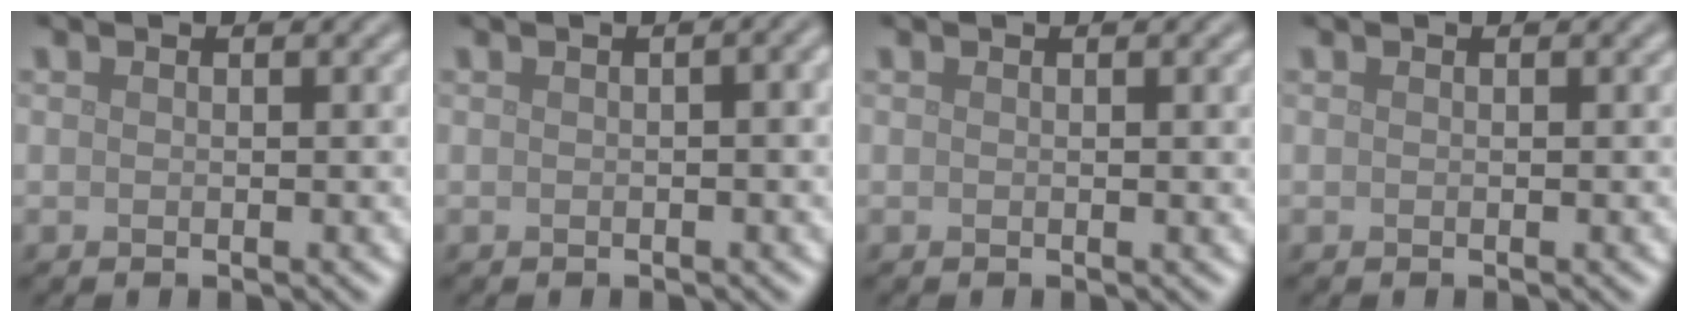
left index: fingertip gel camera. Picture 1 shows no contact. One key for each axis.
{"total": 2.4, "fx": 0.1, "fy": 0.7, "fz": 2.3, "tx": -0.023, "ty": 0.007, "tz": 0.004}
{"total": 1.0, "fx": 0.2, "fy": 0.2, "fz": 0.9, "tx": -0.009, "ty": 0.003, "tz": 0.002}
{"total": 0.0}